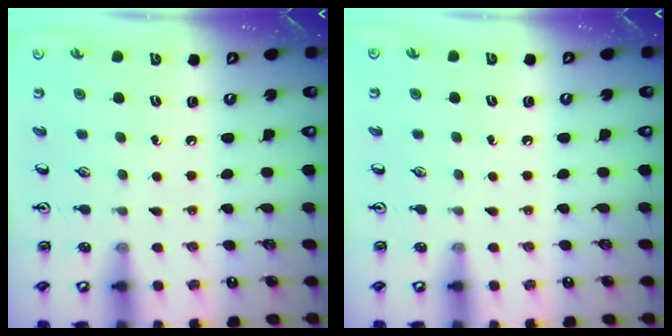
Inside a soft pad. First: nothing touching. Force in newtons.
{"total": 0.0}